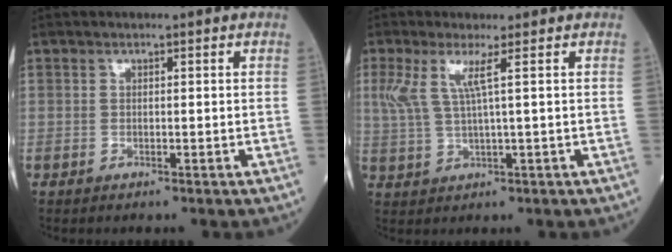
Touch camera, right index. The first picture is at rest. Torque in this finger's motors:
{"motor_torque": [0.38, 0.22, 0.18, 0.11]}